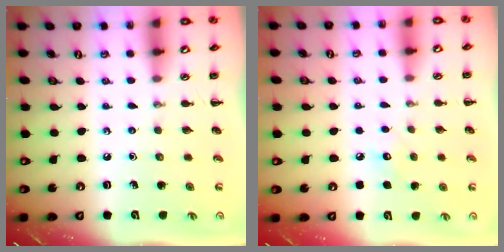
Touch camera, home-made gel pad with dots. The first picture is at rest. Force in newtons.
{"total": 5.9, "press": 5.7, "slide": 1.6}